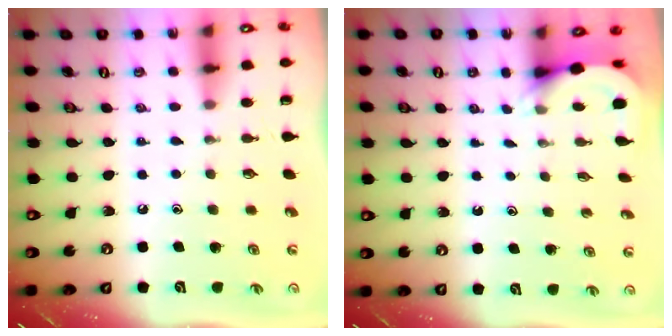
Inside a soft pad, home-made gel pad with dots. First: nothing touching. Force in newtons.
{"total": 4.5, "press": 4.5, "slide": 0.3}